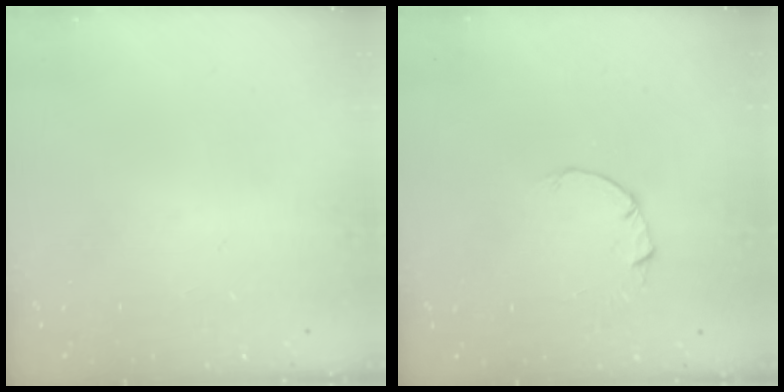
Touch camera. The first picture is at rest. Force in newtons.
{"total": 2.0, "press": 2.0, "slide": 0.3}